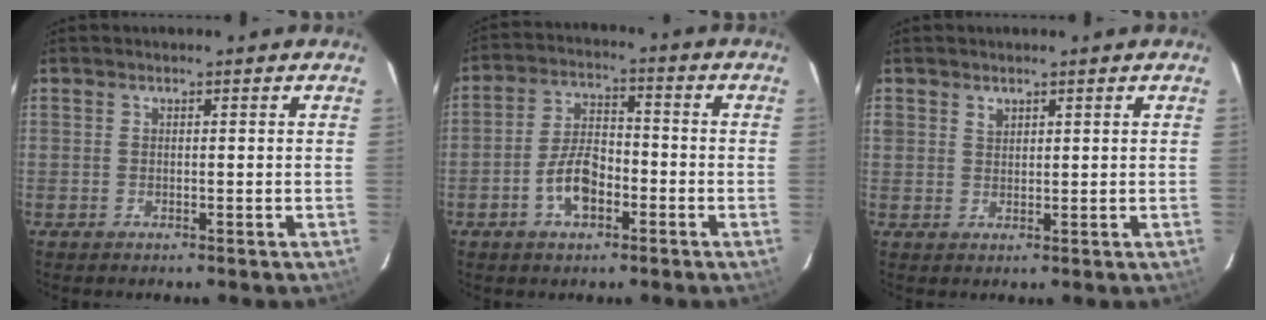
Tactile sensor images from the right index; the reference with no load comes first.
{"total": 8.0, "force": [-3.5, 4.2, 5.9], "torque": [-0.118, 0.014, -0.058]}
{"total": 2.0, "force": [1.2, 1.5, 0.5], "torque": [-0.003, 0.005, 0.022]}